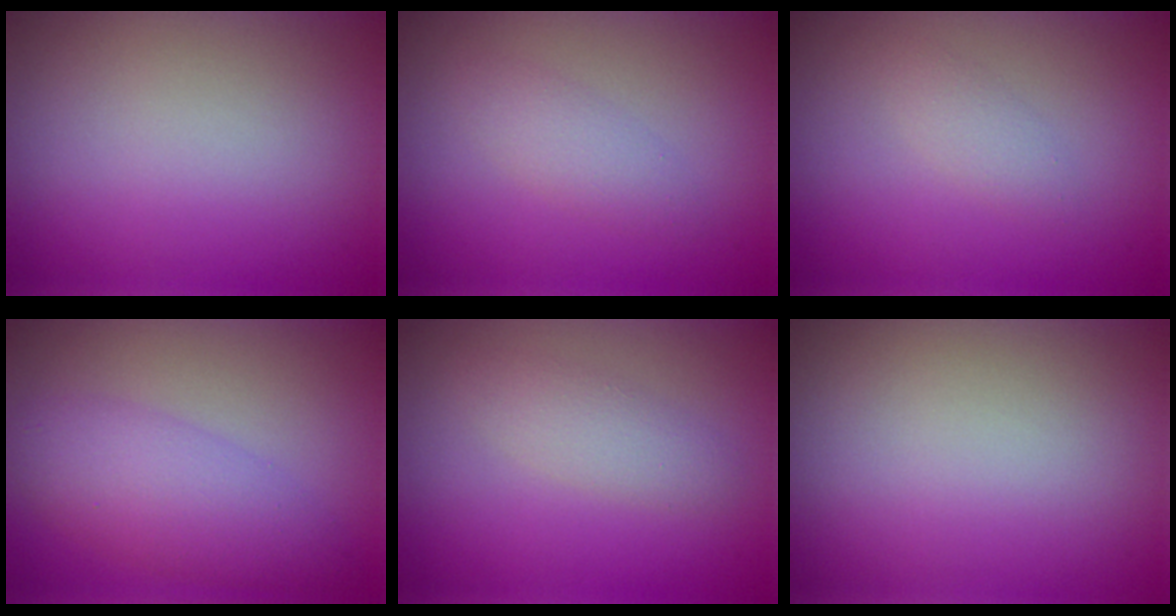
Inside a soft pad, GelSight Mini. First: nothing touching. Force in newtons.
{"total": 1.8, "press": 1.8, "slide": 0.1}
{"total": 1.3, "press": 1.3, "slide": 0.1}
{"total": 4.8, "press": 4.8, "slide": 0.0}
{"total": 2.1, "press": 2.1, "slide": 0.1}
{"total": 0.0}